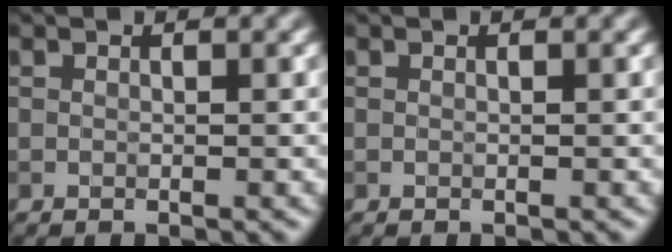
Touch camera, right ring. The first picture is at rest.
{"total": 0.0}